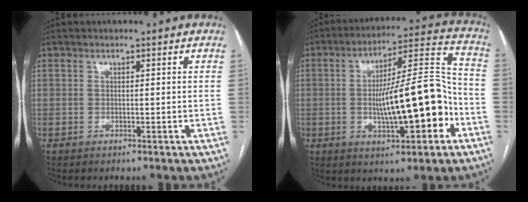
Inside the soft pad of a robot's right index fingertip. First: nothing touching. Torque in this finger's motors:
{"motor_torque": [2.14, 0.00, 1.05, 0.21]}